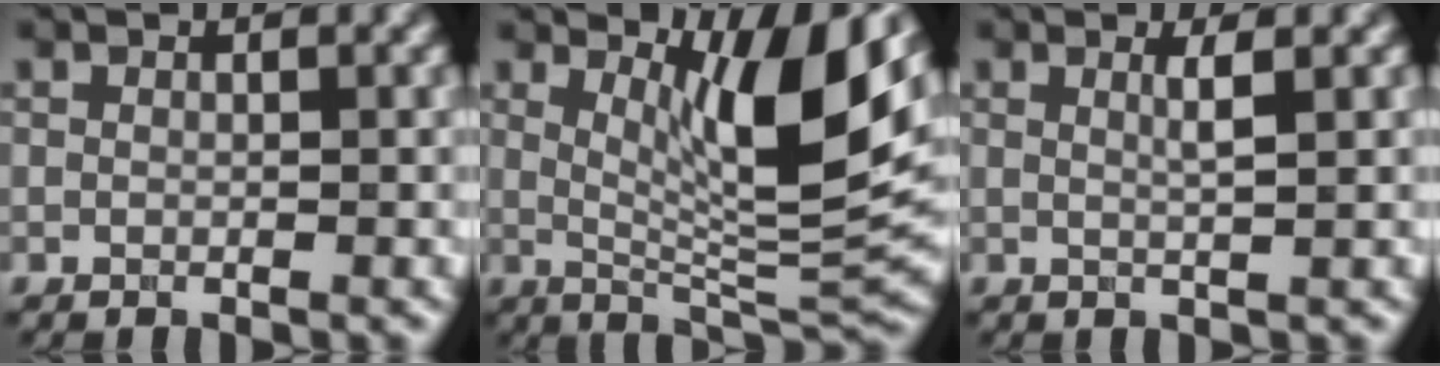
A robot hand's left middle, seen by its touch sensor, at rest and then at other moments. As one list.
[{"total": 8.8, "force": [3.5, 1.8, 7.9], "torque": [-0.122, -0.019, 0.071]}, {"total": 1.5, "force": [0.4, 0.3, 1.4], "torque": [-0.024, 0.001, 0.005]}]